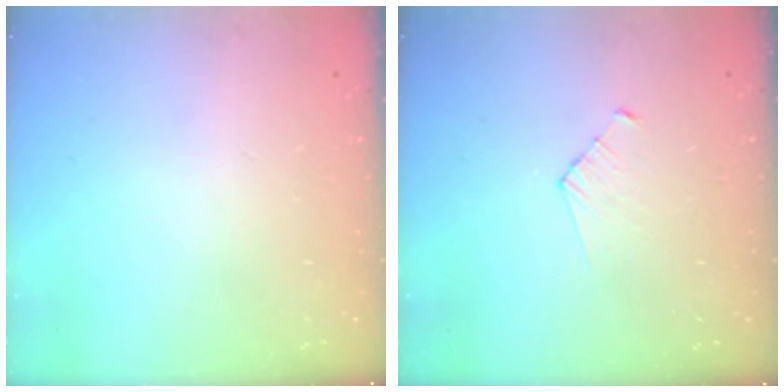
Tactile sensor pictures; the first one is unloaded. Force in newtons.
{"total": 2.8, "press": 2.7, "slide": 0.3}